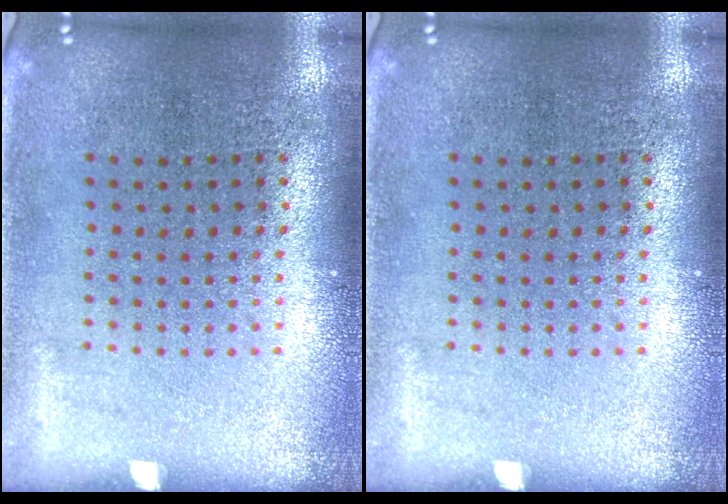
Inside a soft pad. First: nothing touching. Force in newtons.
{"total": 0.0}